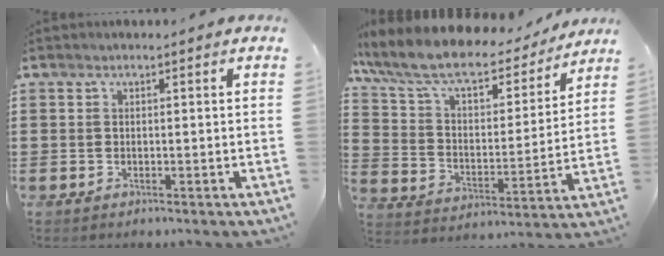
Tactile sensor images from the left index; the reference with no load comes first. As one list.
[{"total": 9.2, "force": [7.8, 2.4, 4.2], "torque": [-0.115, -0.048, 0.134]}]